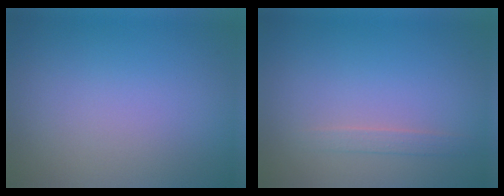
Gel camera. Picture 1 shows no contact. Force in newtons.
{"total": 1.1, "press": 1.1, "slide": 0.1}